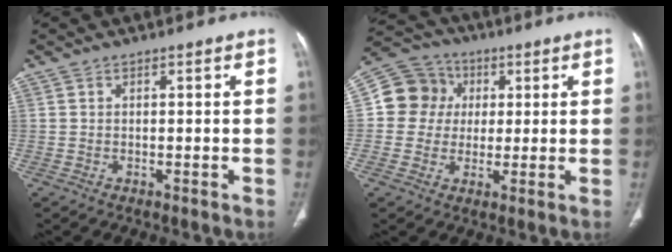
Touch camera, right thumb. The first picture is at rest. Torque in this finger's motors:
{"motor_torque": [0.48, 0.86, 0.08, -0.22, 0.02]}